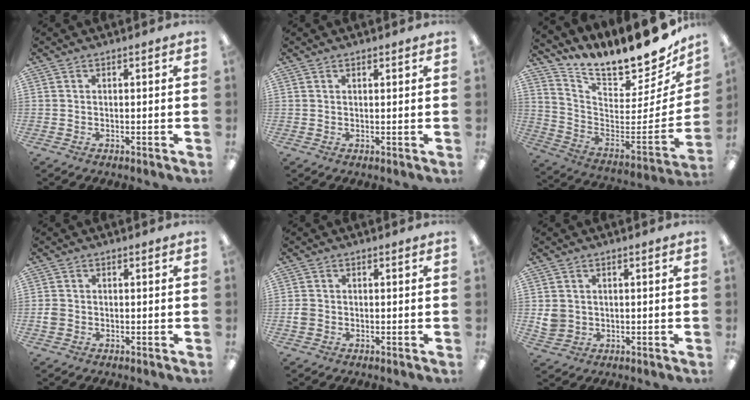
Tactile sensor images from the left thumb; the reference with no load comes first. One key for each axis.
{"total": 0.7, "fx": 0.6, "fy": 0.3, "fz": 0.2, "tx": -0.004, "ty": 0.000, "tz": 0.012}
{"total": 15.2, "fx": 13.3, "fy": 3.9, "fz": 6.4, "tx": -0.077, "ty": -0.132, "tz": 0.213}
{"total": 2.0, "fx": -0.4, "fy": 1.8, "fz": 0.9, "tx": -0.015, "ty": 0.004, "tz": -0.009}
{"total": 1.9, "fx": -0.4, "fy": 1.7, "fz": 0.8, "tx": -0.013, "ty": 0.004, "tz": -0.008}
{"total": 3.8, "fx": 0.6, "fy": 3.6, "fz": 1.1, "tx": -0.017, "ty": 0.004, "tz": 0.014}